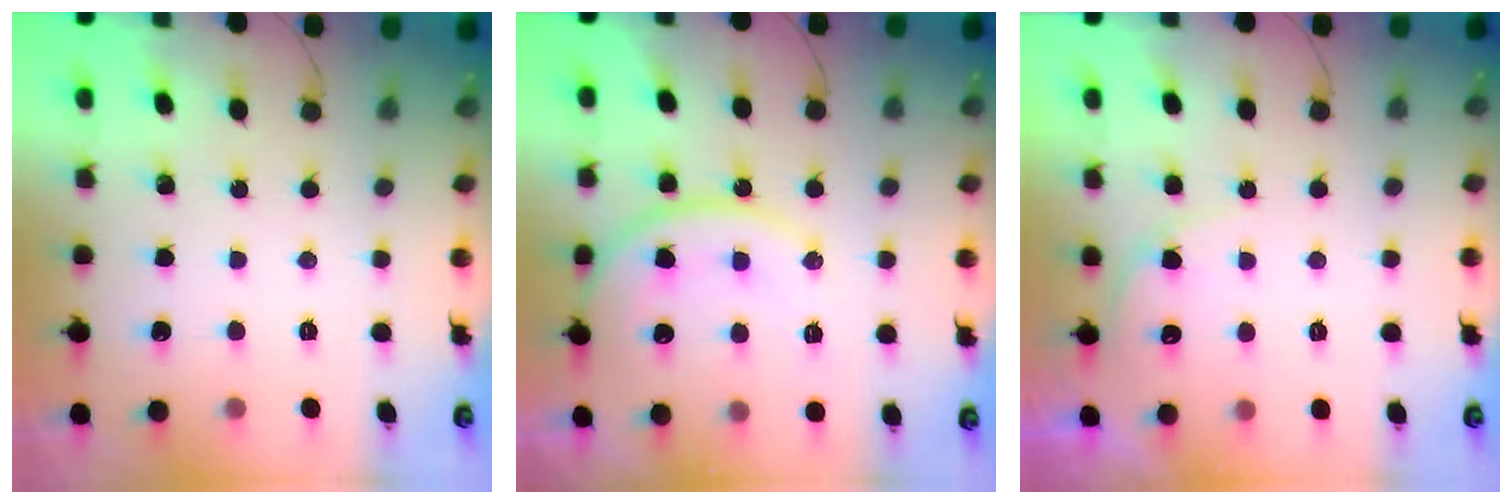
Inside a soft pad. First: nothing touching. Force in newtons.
{"total": 14.2, "press": 14.0, "slide": 1.8}
{"total": 5.3, "press": 5.2, "slide": 0.4}